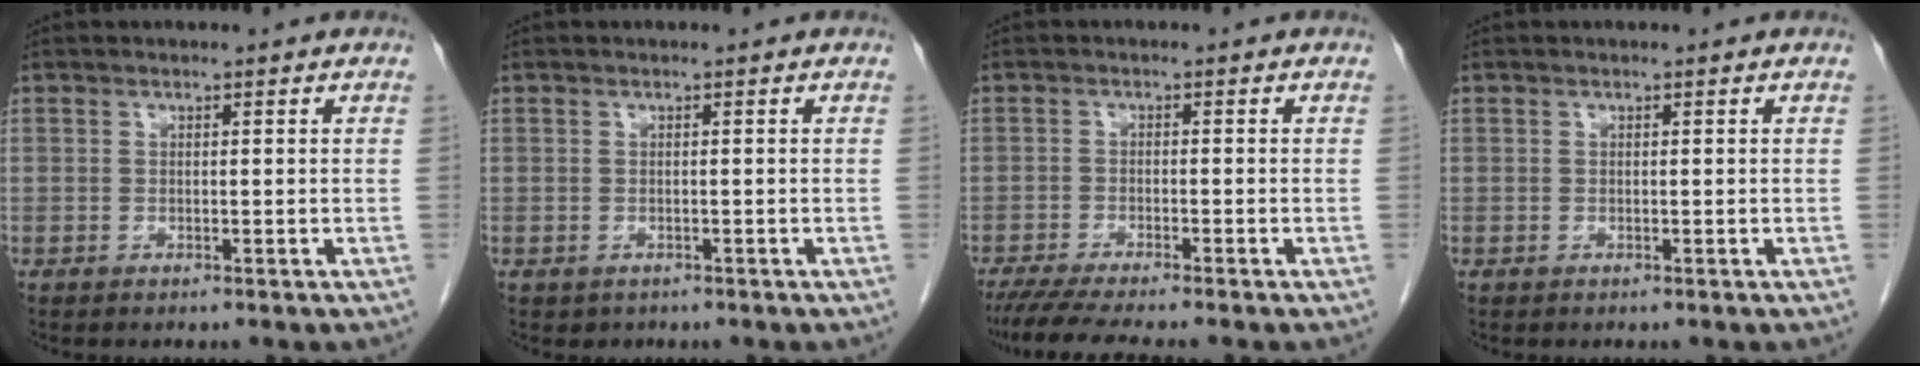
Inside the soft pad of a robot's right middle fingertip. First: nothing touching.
{"total": 0.9, "force": [-0.5, 0.7, 0.1], "torque": [-0.007, 0.002, -0.002]}
{"total": 7.4, "force": [-6.4, -0.4, 3.8], "torque": [-0.052, -0.022, -0.105]}
{"total": 0.0}